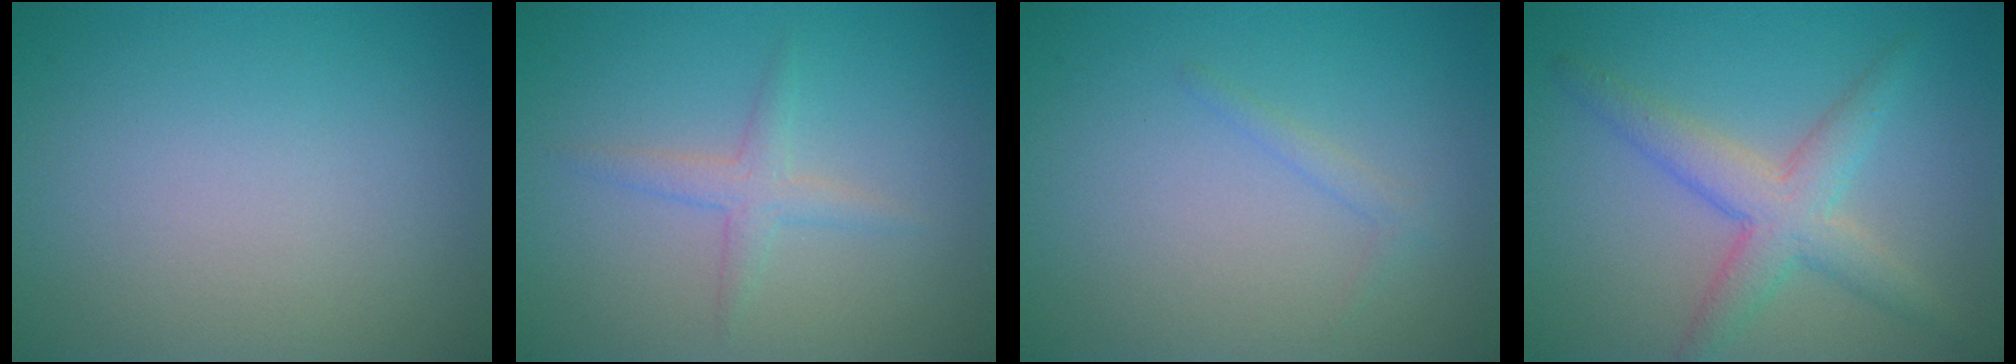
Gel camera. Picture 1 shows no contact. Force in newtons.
{"total": 1.8, "press": 1.8, "slide": 0.1}
{"total": 0.8, "press": 0.8, "slide": 0.1}
{"total": 4.3, "press": 4.2, "slide": 0.1}